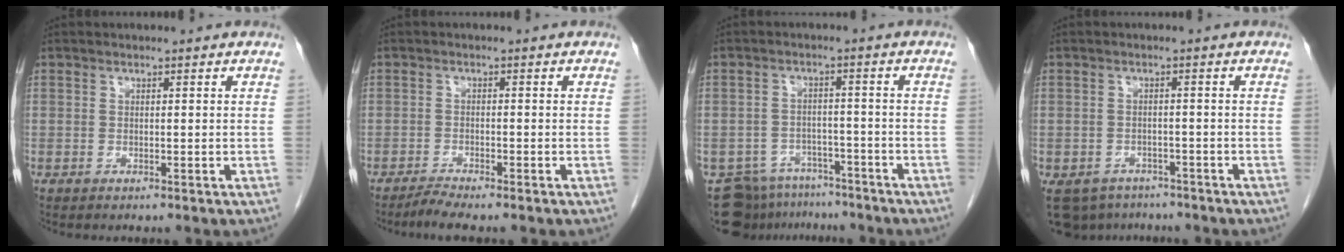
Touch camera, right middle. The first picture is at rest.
{"total": 2.6, "force": [-2.3, -0.4, 1.1], "torque": [-0.027, -0.009, -0.047]}
{"total": 11.2, "force": [-9.5, 5.5, 2.1], "torque": [-0.036, 0.011, -0.130]}
{"total": 8.9, "force": [-6.8, 5.4, 2.1], "torque": [-0.054, -0.005, -0.090]}